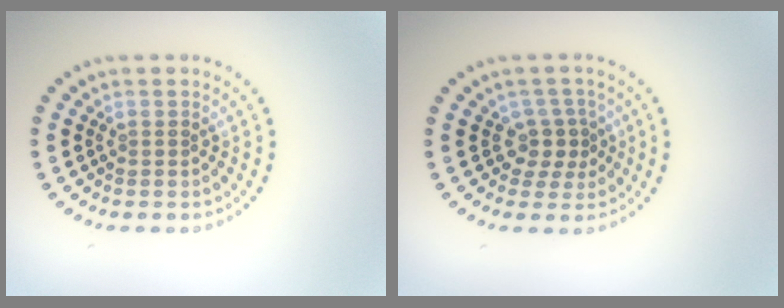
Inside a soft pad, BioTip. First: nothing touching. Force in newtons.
{"total": 2.4, "press": 1.8, "slide": 1.5}